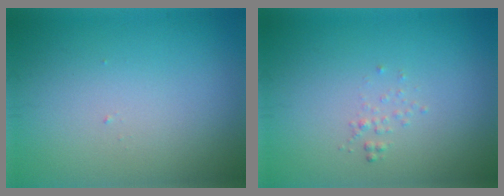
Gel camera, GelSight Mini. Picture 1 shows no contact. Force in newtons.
{"total": 0.6, "press": 0.6, "slide": 0.1}